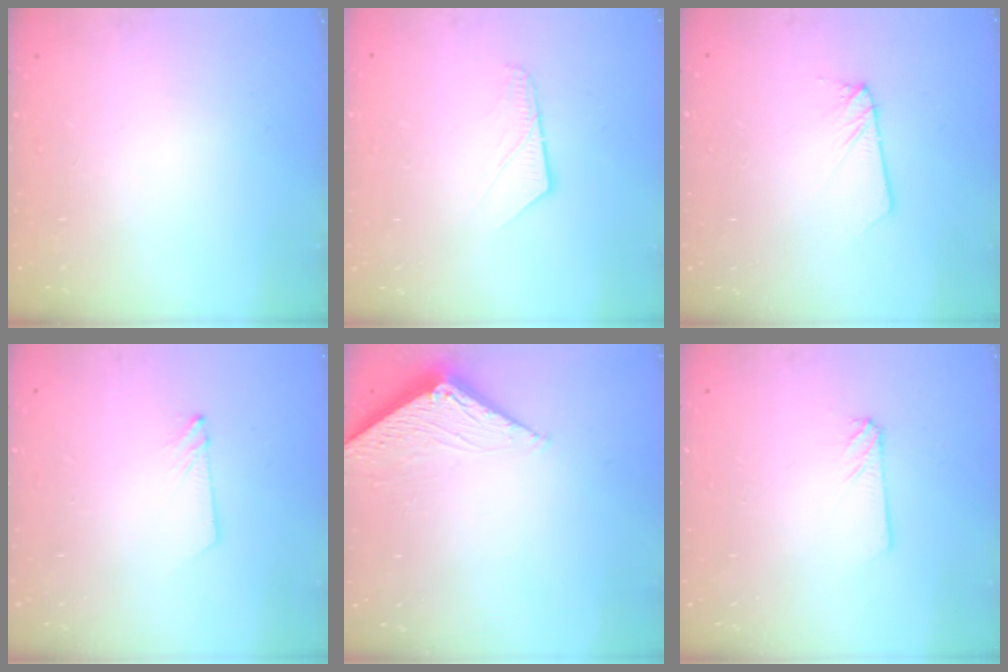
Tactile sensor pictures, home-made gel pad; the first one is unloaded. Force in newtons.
{"total": 7.2, "press": 7.2, "slide": 0.9}
{"total": 2.3, "press": 2.3, "slide": 0.1}
{"total": 2.4, "press": 2.4, "slide": 0.2}
{"total": 2.8, "press": 2.8, "slide": 0.3}
{"total": 2.4, "press": 2.4, "slide": 0.2}